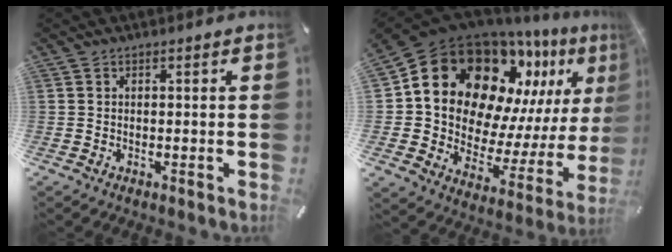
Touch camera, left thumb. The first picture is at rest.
{"total": 18.9, "force": [10.8, 13.0, 8.4], "torque": [-0.144, -0.106, 0.207]}